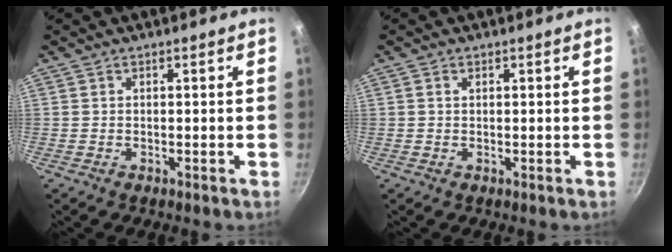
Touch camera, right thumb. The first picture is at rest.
{"total": 0.9, "force": [0.3, 0.7, 0.6], "torque": [-0.008, 0.003, 0.005]}